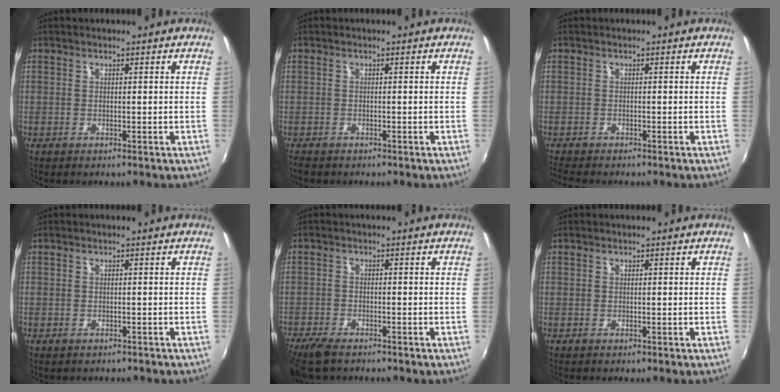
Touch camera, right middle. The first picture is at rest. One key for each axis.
{"total": 2.0, "fx": -1.7, "fy": 0.8, "fz": 0.7, "tx": -0.018, "ty": -0.009, "tz": -0.028}
{"total": 3.8, "fx": -3.4, "fy": 0.7, "fz": 1.4, "tx": -0.038, "ty": -0.020, "tz": -0.061}
{"total": 0.9, "fx": -0.7, "fy": 0.5, "fz": 0.2, "tx": -0.008, "ty": -0.002, "tz": -0.009}
{"total": 6.3, "fx": -5.2, "fy": 1.9, "fz": 3.2, "tx": -0.088, "ty": -0.028, "tz": -0.099}
{"total": 0.0}